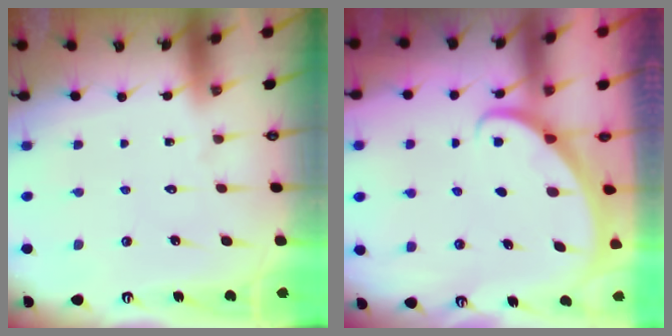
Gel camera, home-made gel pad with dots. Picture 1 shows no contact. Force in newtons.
{"total": 2.3, "press": 2.3, "slide": 0.1}